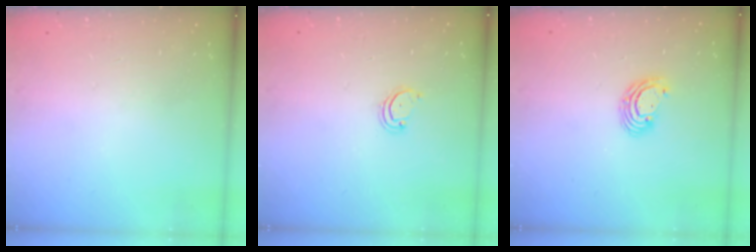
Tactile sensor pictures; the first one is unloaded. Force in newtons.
{"total": 2.5, "press": 2.5, "slide": 0.2}
{"total": 5.3, "press": 5.3, "slide": 0.2}